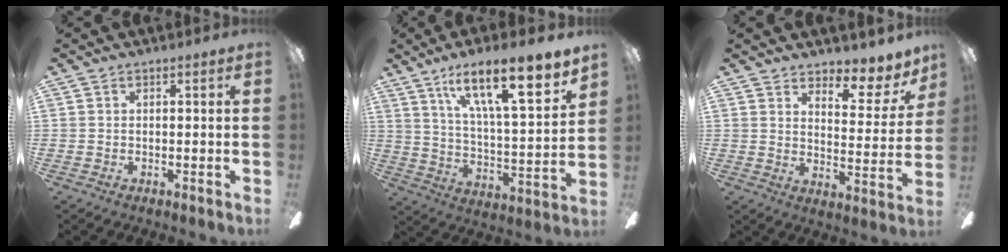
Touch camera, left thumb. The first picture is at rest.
{"total": 19.9, "force": [13.1, 5.0, 14.1], "torque": [-0.219, -0.081, 0.208]}
{"total": 8.2, "force": [6.6, 3.1, 3.7], "torque": [-0.040, -0.057, 0.113]}